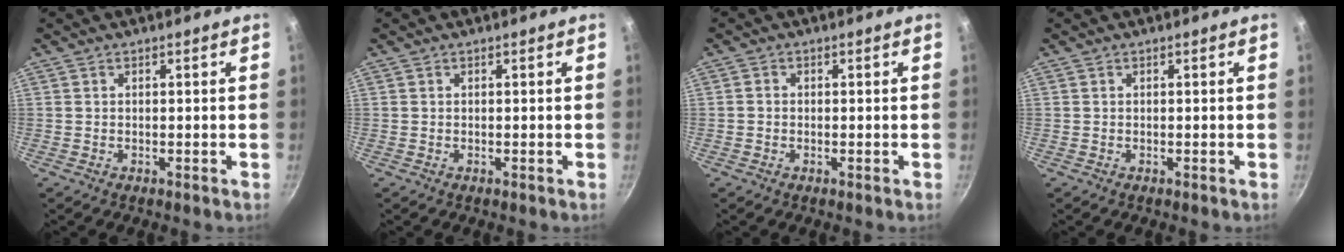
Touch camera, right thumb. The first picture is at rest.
{"total": 0.0}
{"total": 1.1, "force": [-0.3, 0.9, 0.4], "torque": [-0.006, 0.003, -0.007]}
{"total": 0.0}